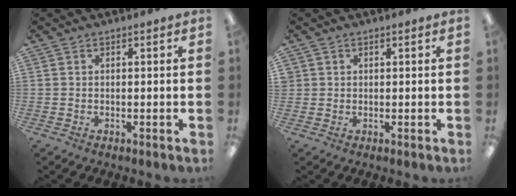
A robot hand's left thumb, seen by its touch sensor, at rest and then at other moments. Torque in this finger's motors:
{"motor_torque": [-0.12, 0.04, 0.18, -0.17, -0.02]}